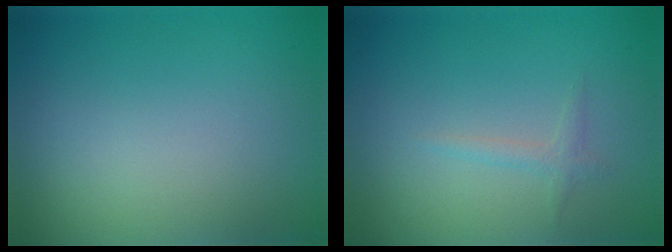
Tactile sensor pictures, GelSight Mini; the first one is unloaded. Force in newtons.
{"total": 1.0, "press": 1.0, "slide": 0.0}